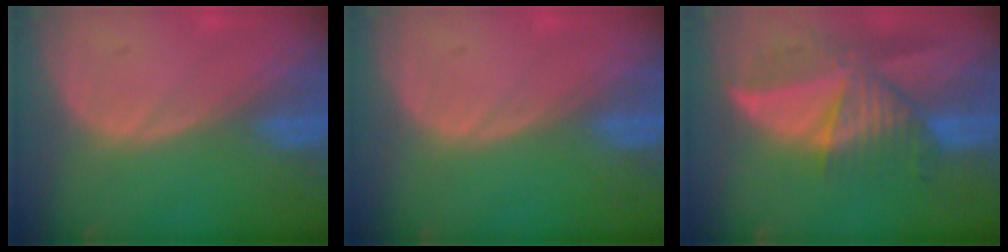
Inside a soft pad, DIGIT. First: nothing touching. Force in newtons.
{"total": 0.0}
{"total": 9.3, "press": 8.4, "slide": 4.0}